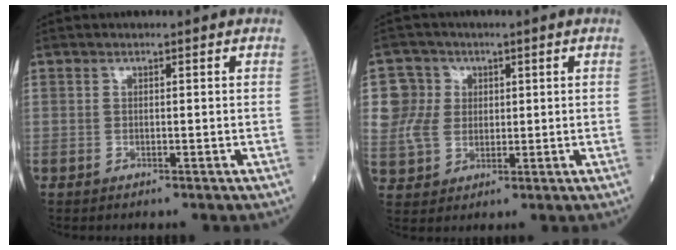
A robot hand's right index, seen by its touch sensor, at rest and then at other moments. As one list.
[{"total": 7.0, "force": [1.7, 6.5, 2.0], "torque": [-0.044, 0.017, 0.039]}]